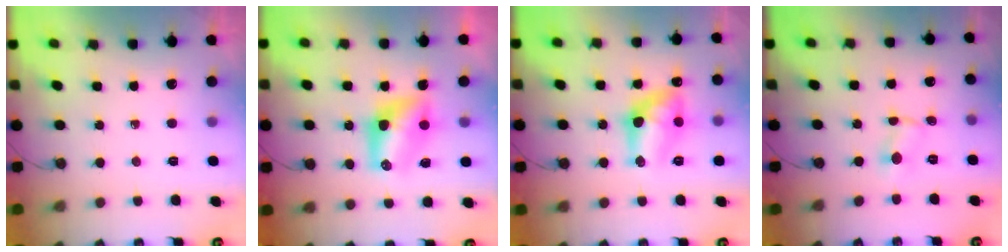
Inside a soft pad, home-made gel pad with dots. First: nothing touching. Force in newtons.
{"total": 9.9, "press": 9.4, "slide": 3.2}
{"total": 12.3, "press": 12.3, "slide": 0.9}
{"total": 1.5, "press": 1.5, "slide": 0.2}